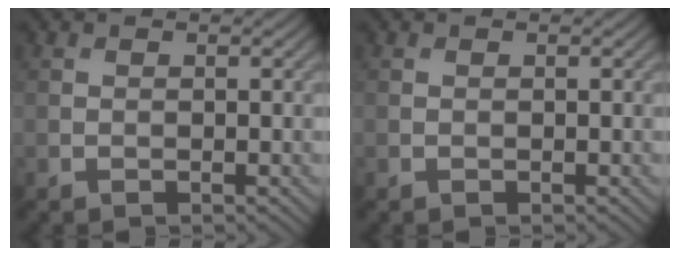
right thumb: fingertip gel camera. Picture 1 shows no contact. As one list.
[{"total": 0.0}]